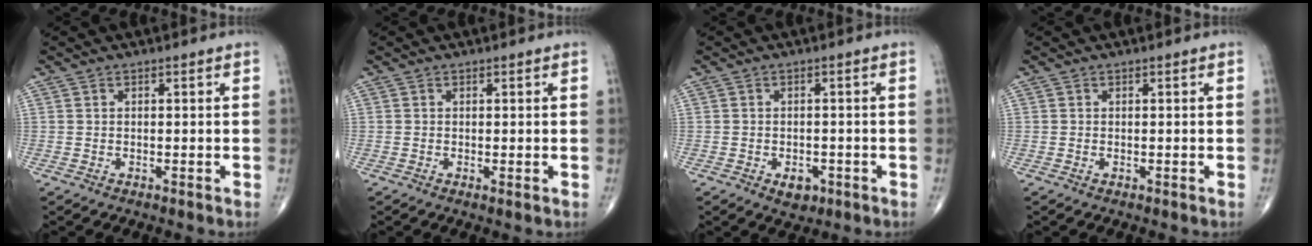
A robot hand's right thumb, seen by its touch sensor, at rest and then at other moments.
{"total": 0.5, "force": [0.0, 0.1, 0.5], "torque": [-0.010, -0.003, -0.004]}
{"total": 3.3, "force": [-1.5, 2.2, 2.0], "torque": [-0.013, 0.003, -0.016]}
{"total": 0.0}